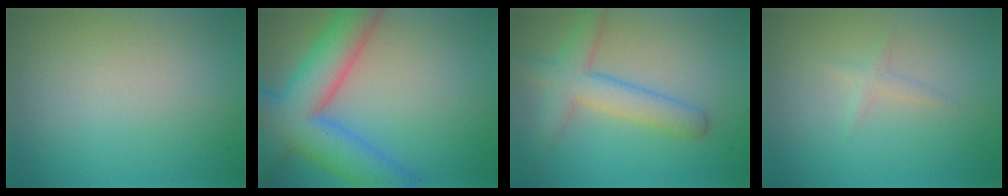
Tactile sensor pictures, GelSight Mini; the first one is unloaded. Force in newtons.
{"total": 10.4, "press": 10.4, "slide": 0.5}
{"total": 4.6, "press": 4.6, "slide": 0.3}
{"total": 0.5, "press": 0.5, "slide": 0.0}